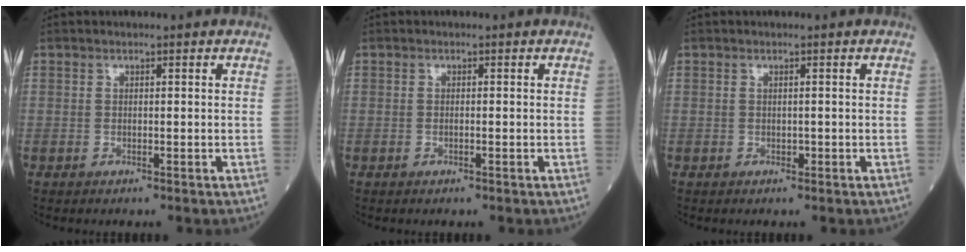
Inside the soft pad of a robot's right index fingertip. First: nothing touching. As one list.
[{"total": 0.5, "force": [-0.1, 0.0, 0.5], "torque": [-0.013, 0.000, -0.002]}, {"total": 0.6, "force": [-0.1, 0.4, 0.4], "torque": [-0.010, 0.000, -0.001]}]